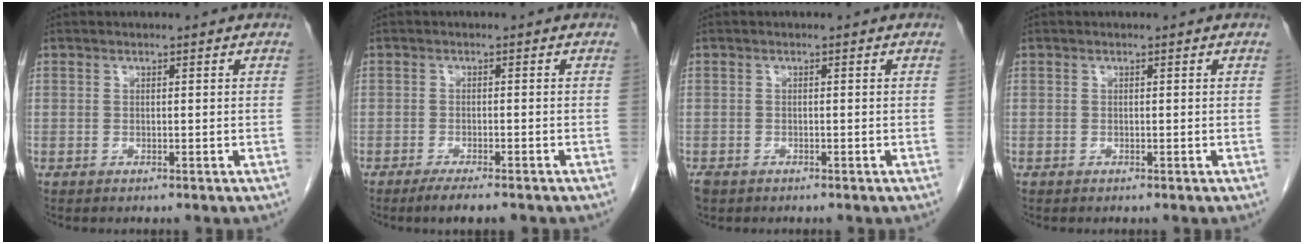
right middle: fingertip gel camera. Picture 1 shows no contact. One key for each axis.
{"total": 4.7, "fx": -3.7, "fy": 0.7, "fz": 2.9, "tx": -0.040, "ty": -0.008, "tz": -0.052}
{"total": 1.8, "fx": -1.3, "fy": 1.1, "fz": 0.6, "tx": -0.019, "ty": -0.002, "tz": -0.021}
{"total": 0.0}